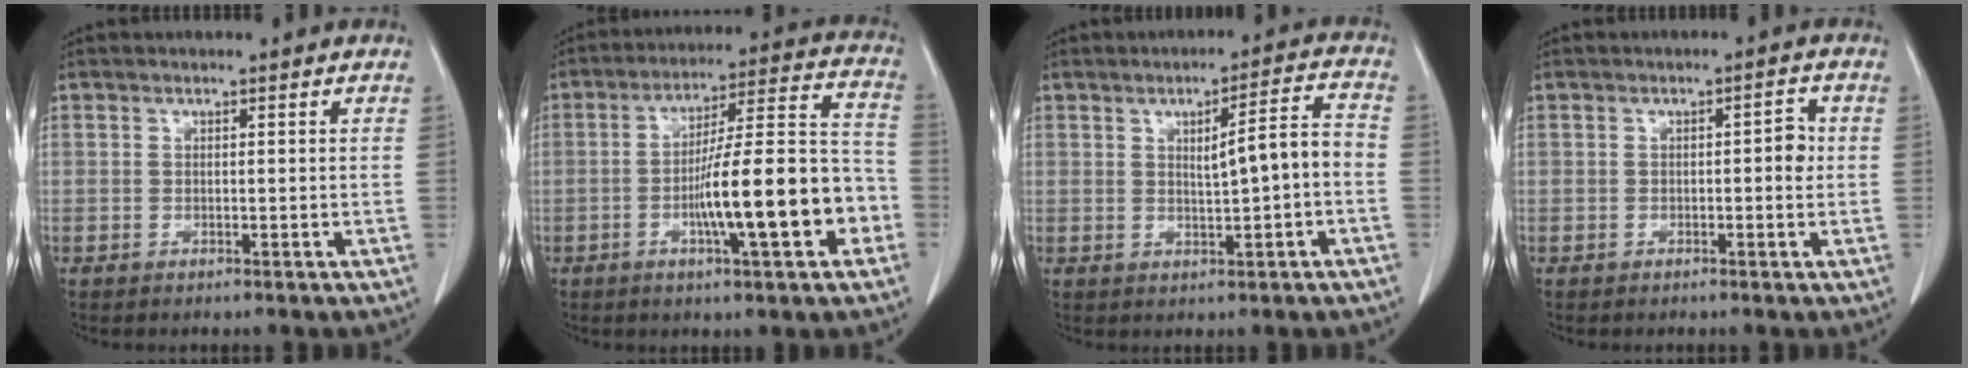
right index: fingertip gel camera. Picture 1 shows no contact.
{"total": 16.1, "force": [-4.7, 2.1, 15.2], "torque": [-0.232, 0.020, -0.071]}
{"total": 6.6, "force": [-0.2, 0.5, 6.6], "torque": [-0.095, 0.012, 0.000]}
{"total": 2.4, "force": [0.0, 0.8, 2.3], "torque": [-0.027, 0.006, -0.001]}